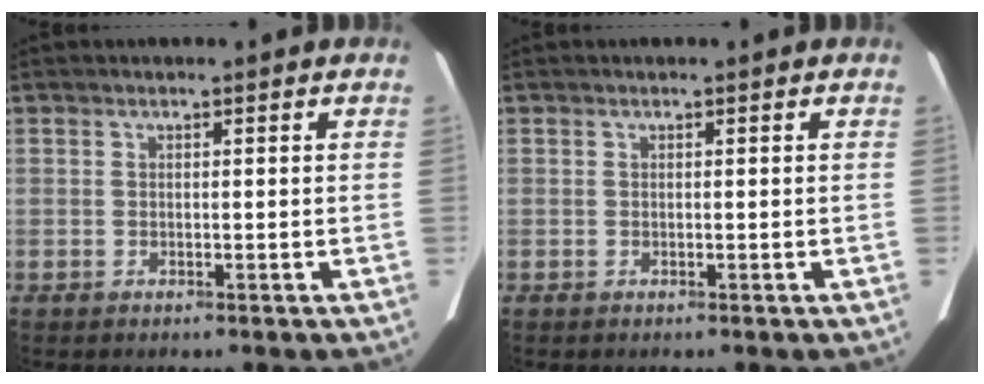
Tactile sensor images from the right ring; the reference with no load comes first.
{"total": 0.0}